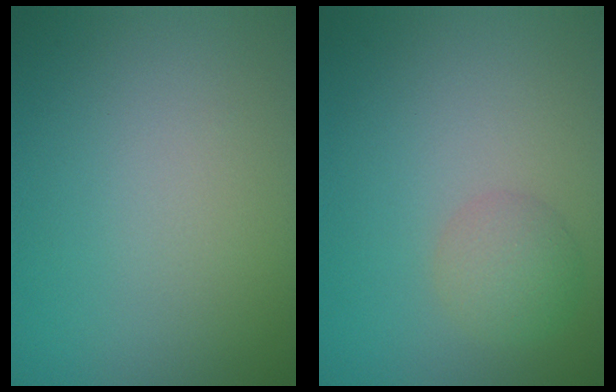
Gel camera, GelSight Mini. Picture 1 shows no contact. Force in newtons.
{"total": 2.3, "press": 2.3, "slide": 0.1}